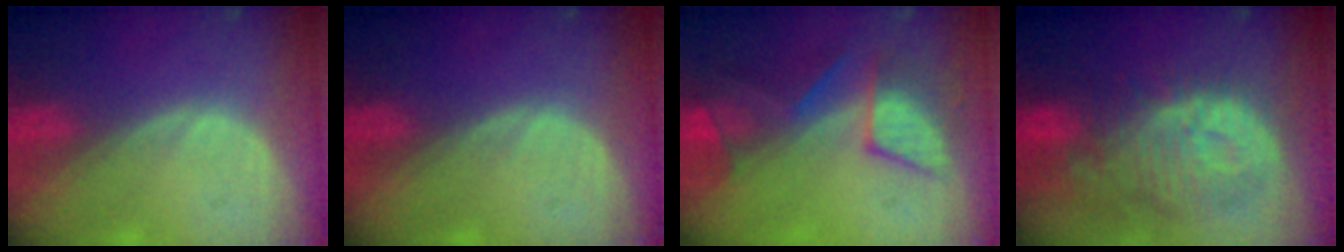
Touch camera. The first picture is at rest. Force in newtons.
{"total": 0.0}
{"total": 7.6, "press": 7.5, "slide": 1.1}
{"total": 12.2, "press": 10.9, "slide": 5.4}